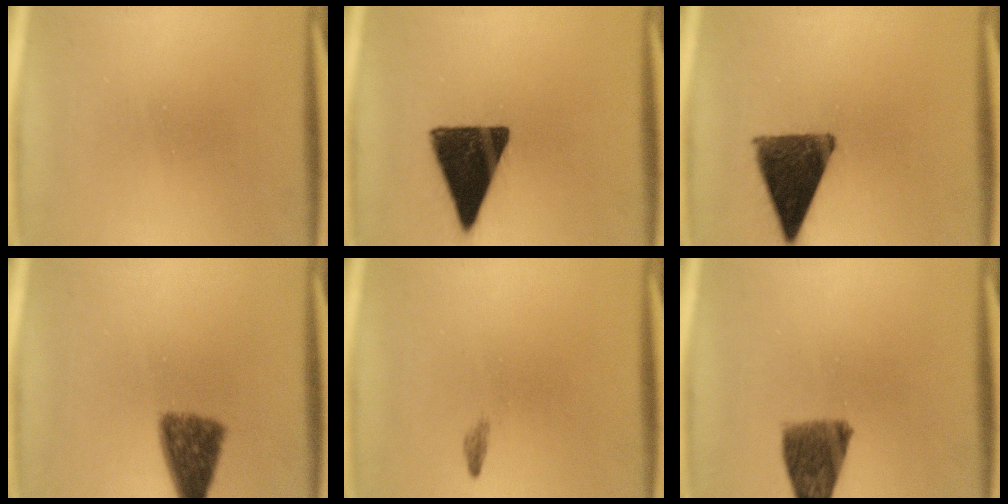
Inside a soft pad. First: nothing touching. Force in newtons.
{"total": 15.7}
{"total": 12.8}
{"total": 7.2}
{"total": 0.5}
{"total": 8.3}